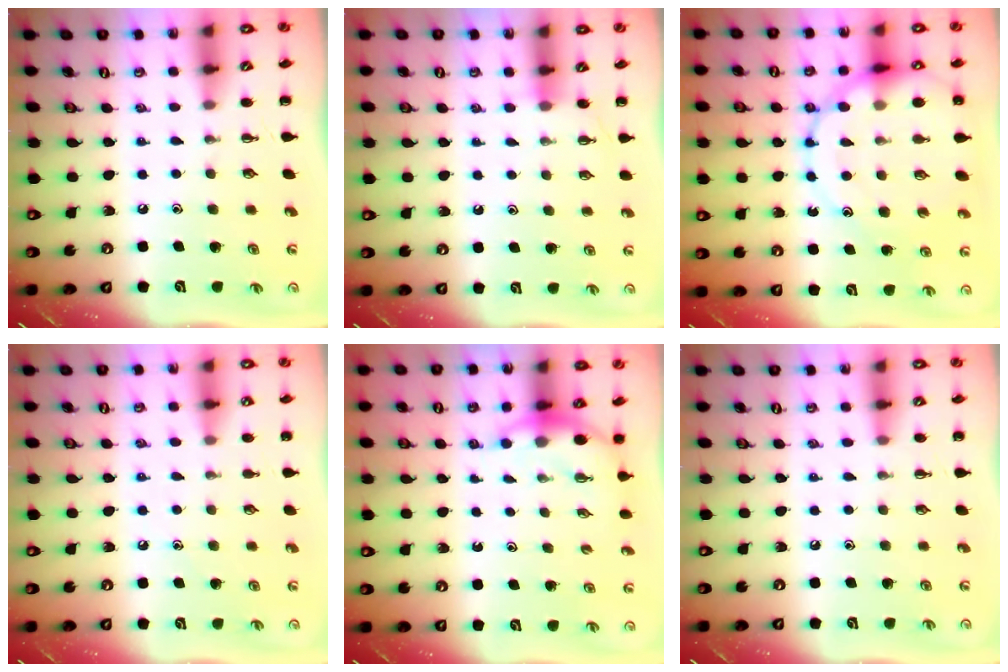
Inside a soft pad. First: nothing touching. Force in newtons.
{"total": 4.1, "press": 3.9, "slide": 1.0}
{"total": 19.1, "press": 18.8, "slide": 3.2}
{"total": 6.8, "press": 6.5, "slide": 2.0}
{"total": 6.2, "press": 6.0, "slide": 1.2}
{"total": 6.2, "press": 5.8, "slide": 2.3}